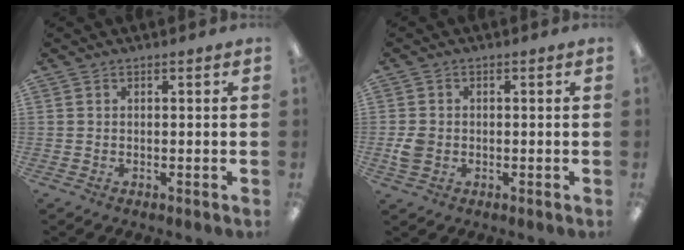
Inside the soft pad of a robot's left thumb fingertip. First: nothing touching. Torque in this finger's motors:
{"motor_torque": [-0.35, 0.37, 0.09, -0.11, 0.00]}